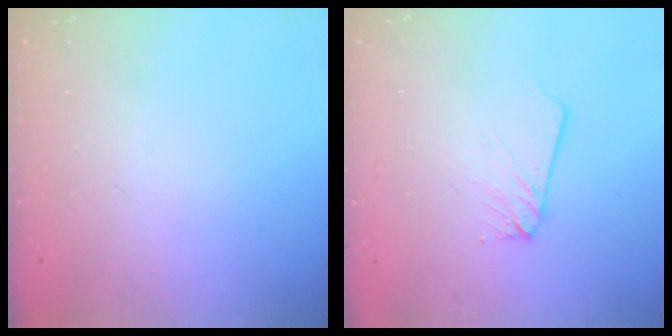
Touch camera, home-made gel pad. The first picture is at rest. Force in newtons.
{"total": 2.6, "press": 2.6, "slide": 0.3}